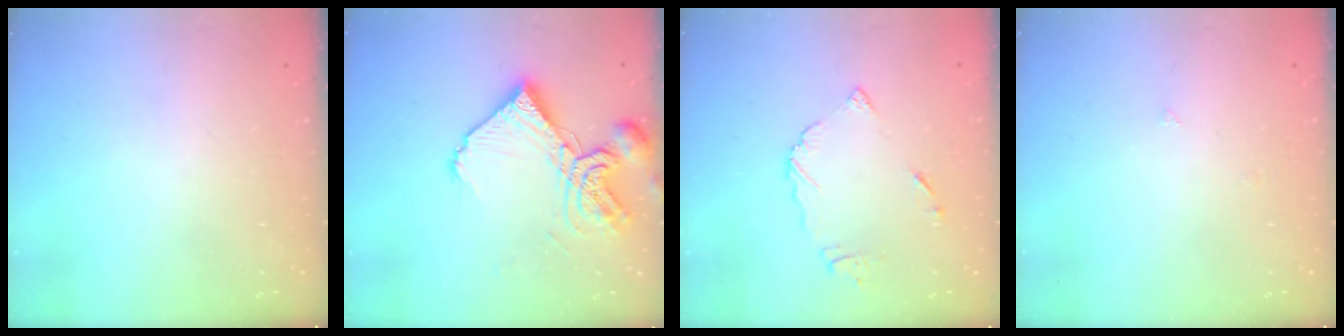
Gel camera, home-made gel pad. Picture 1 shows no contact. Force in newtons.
{"total": 14.0, "press": 13.9, "slide": 1.7}
{"total": 6.9, "press": 6.9, "slide": 0.1}
{"total": 3.8, "press": 3.8, "slide": 0.4}